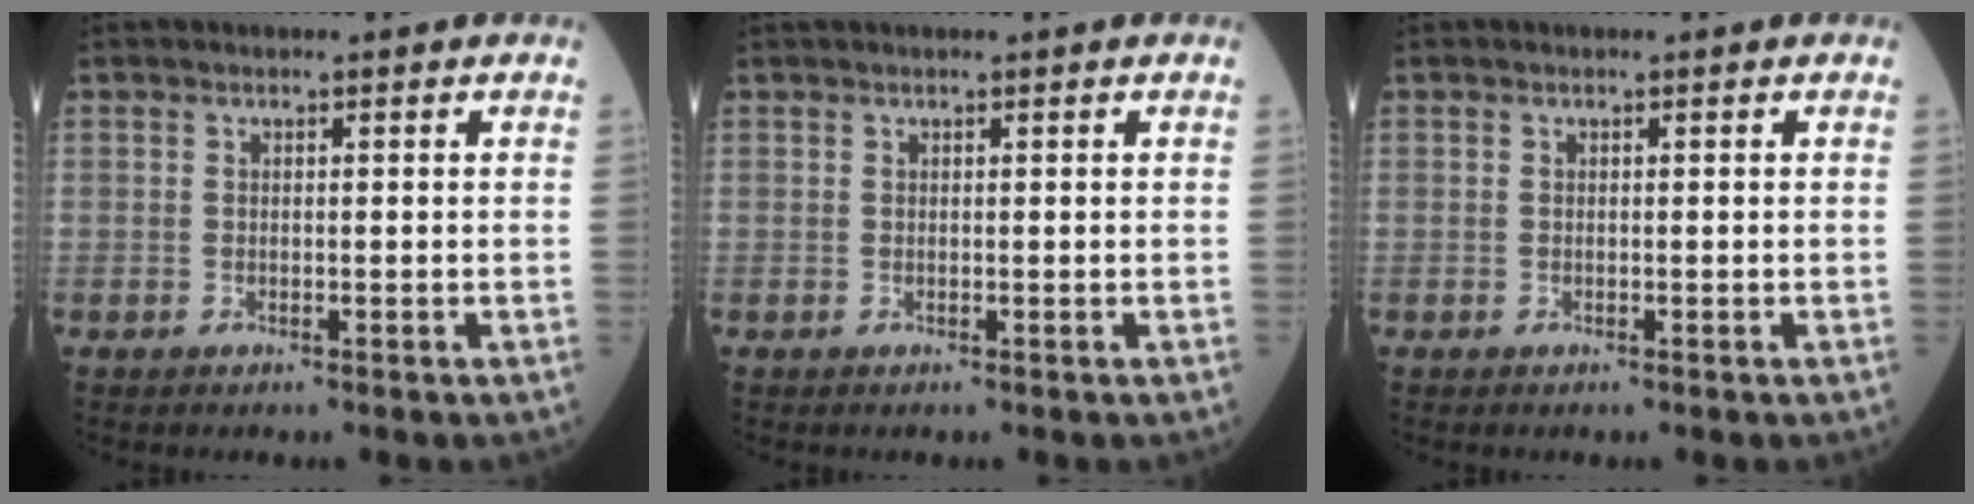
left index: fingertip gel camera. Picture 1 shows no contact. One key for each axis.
{"total": 1.9, "fx": 1.7, "fy": 0.0, "fz": 0.9, "tx": -0.010, "ty": 0.027, "tz": 0.030}
{"total": 0.0}